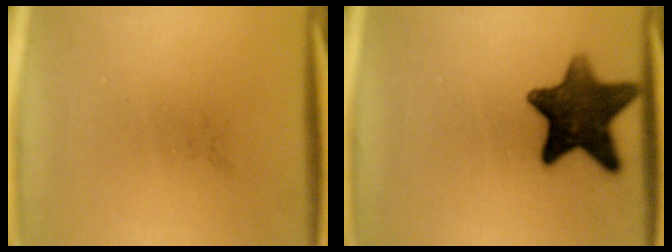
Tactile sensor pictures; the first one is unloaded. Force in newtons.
{"total": 12.7}